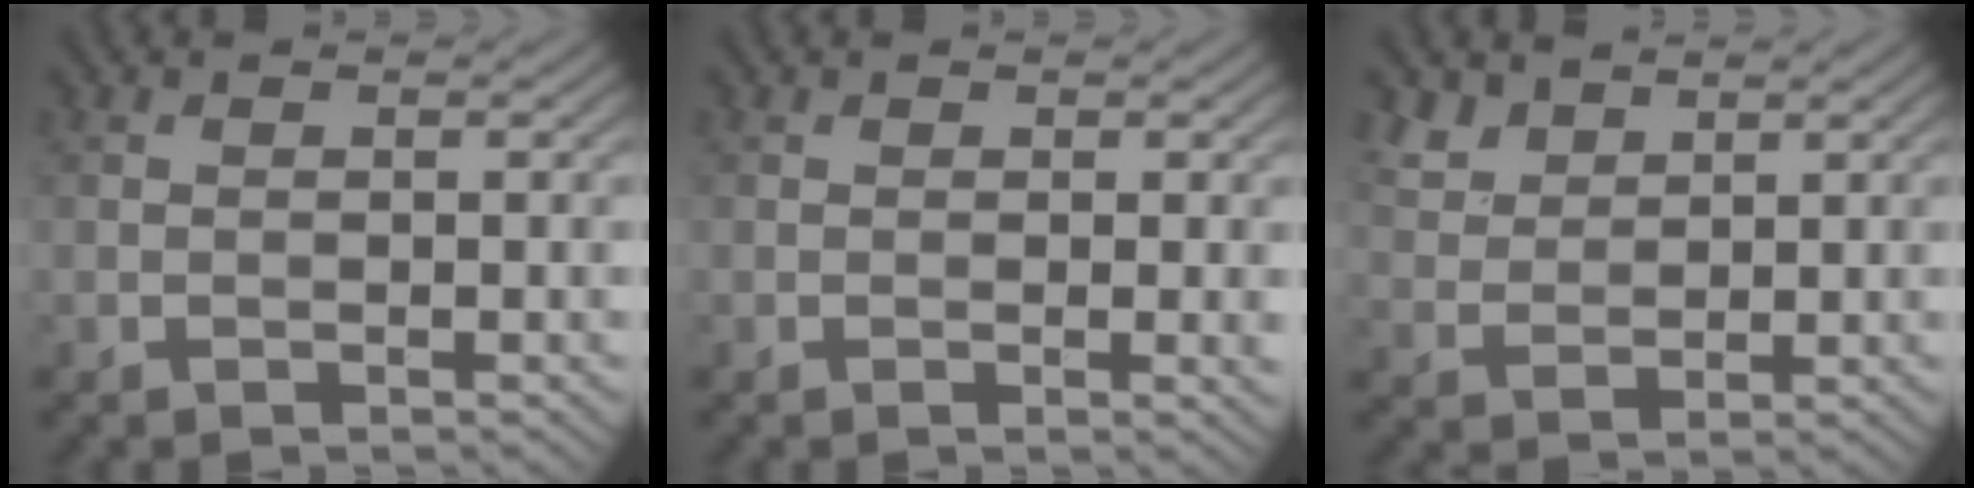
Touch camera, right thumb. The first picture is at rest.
{"total": 1.0, "force": [0.3, 0.3, 0.9], "torque": [-0.013, -0.004, 0.003]}
{"total": 3.7, "force": [2.9, 1.9, 1.3], "torque": [-0.039, 0.001, 0.070]}